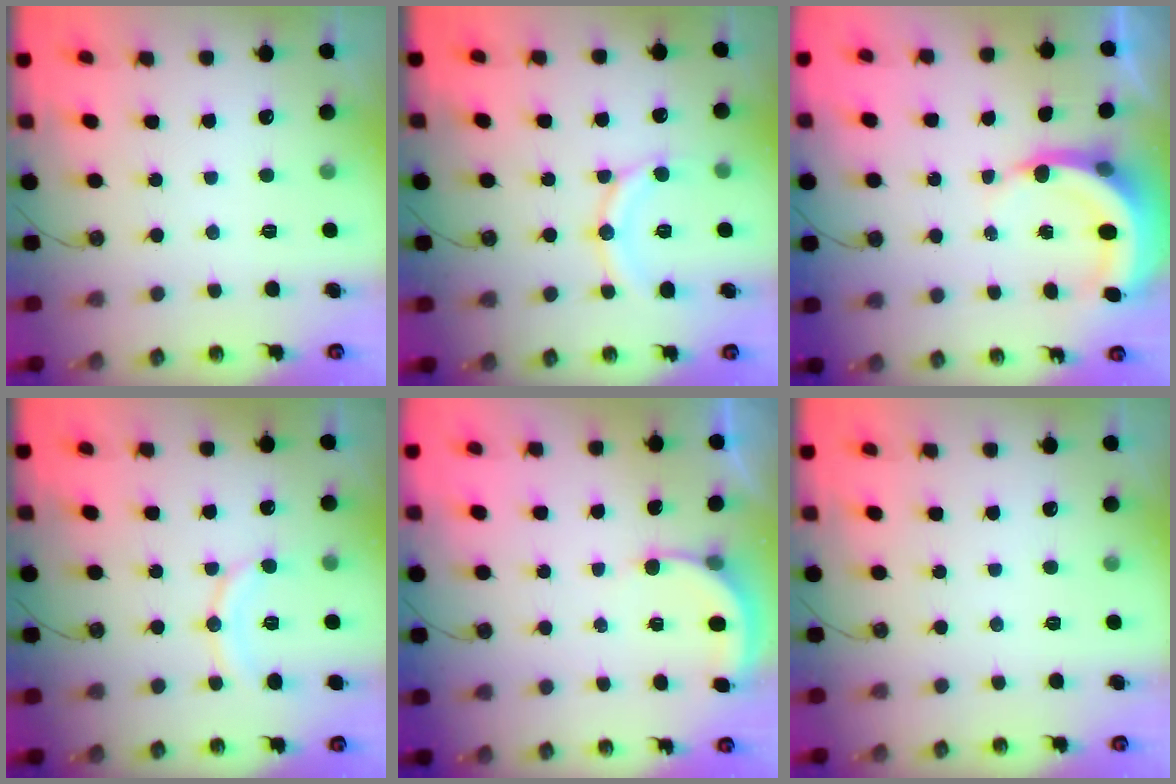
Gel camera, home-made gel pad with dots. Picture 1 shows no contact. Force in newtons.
{"total": 12.9, "press": 12.9, "slide": 1.0}
{"total": 5.3, "press": 5.3, "slide": 0.6}
{"total": 8.9, "press": 8.9, "slide": 1.0}
{"total": 2.4, "press": 2.4, "slide": 0.5}
{"total": 0.0}